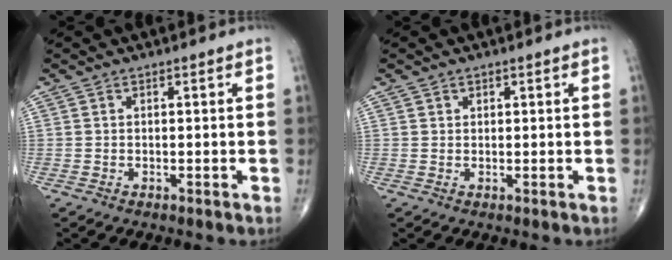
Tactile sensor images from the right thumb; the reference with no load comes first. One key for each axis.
{"total": 0.9, "fx": 0.5, "fy": 0.7, "fz": 0.1, "tx": 0.009, "ty": -0.003, "tz": 0.005}